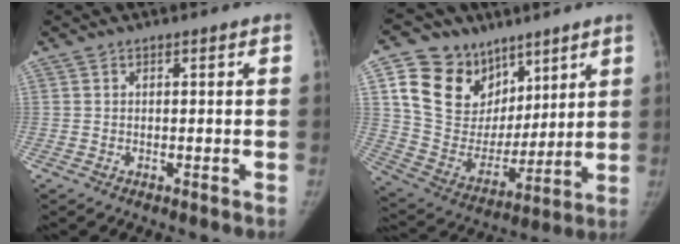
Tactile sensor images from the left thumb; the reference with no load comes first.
{"total": 19.6, "force": [10.3, 14.6, 8.2], "torque": [-0.107, -0.033, 0.203]}